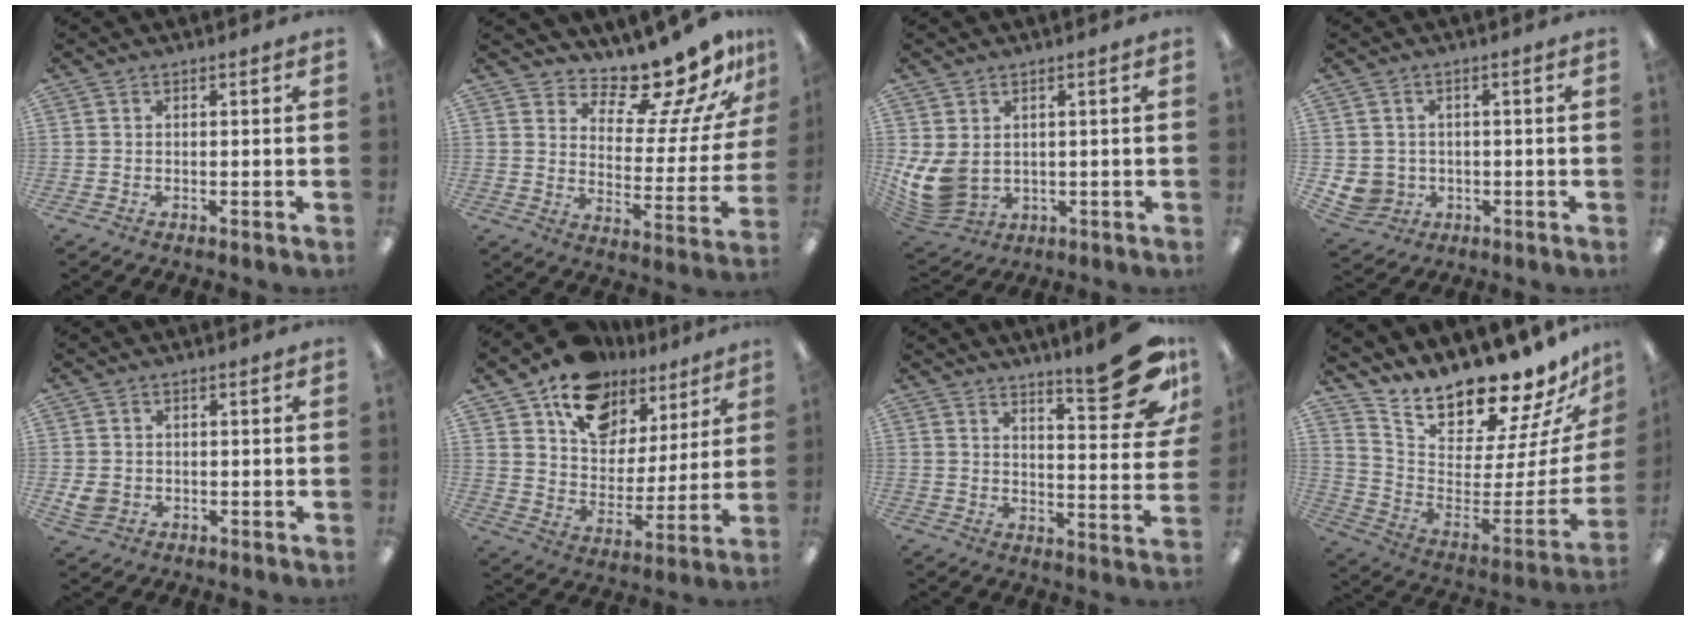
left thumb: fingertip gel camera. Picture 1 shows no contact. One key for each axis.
{"total": 15.3, "fx": 13.4, "fy": 4.1, "fz": 6.2, "tx": -0.094, "ty": -0.114, "tz": 0.225}
{"total": 8.9, "fx": 1.2, "fy": 6.6, "fz": 5.8, "tx": -0.134, "ty": -0.012, "tz": 0.027}
{"total": 4.6, "fx": -0.4, "fy": 4.6, "fz": 0.8, "tx": -0.021, "ty": 0.006, "tz": -0.004}
{"total": 3.5, "fx": -0.1, "fy": 3.1, "fz": 1.8, "tx": -0.030, "ty": 0.000, "tz": -0.003}
{"total": 15.5, "fx": 11.1, "fy": 9.5, "fz": 5.1, "tx": -0.089, "ty": -0.070, "tz": 0.206}
{"total": 17.2, "fx": 10.9, "fy": 3.8, "fz": 12.7, "tx": -0.167, "ty": -0.067, "tz": 0.168}
{"total": 15.8, "fx": 15.0, "fy": 2.8, "fz": 3.9, "tx": -0.060, "ty": -0.155, "tz": 0.250}